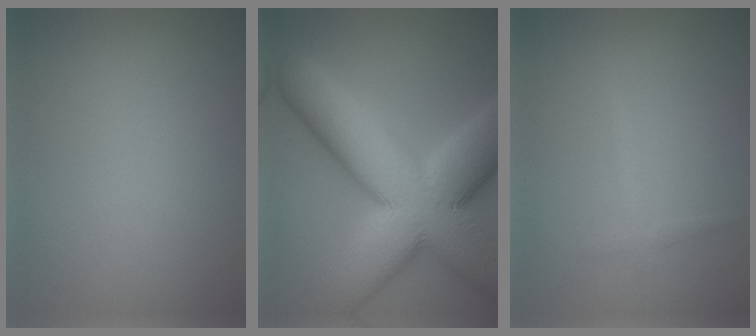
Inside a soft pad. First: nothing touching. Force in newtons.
{"total": 17.0, "press": 17.0, "slide": 1.0}
{"total": 0.6, "press": 0.6, "slide": 0.1}